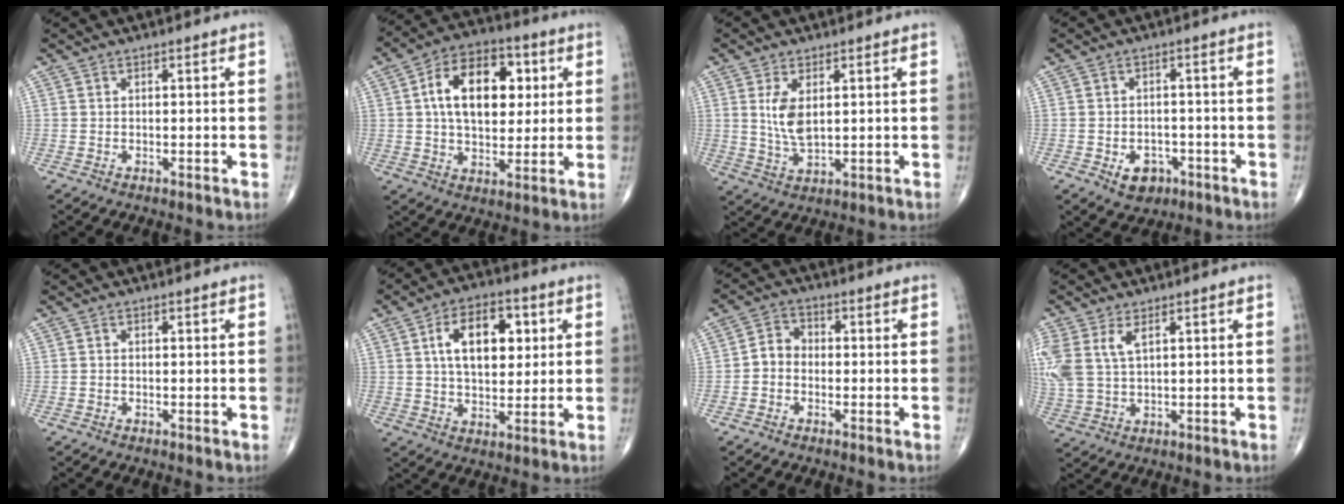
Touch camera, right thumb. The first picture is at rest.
{"total": 16.6, "force": [3.6, 10.2, 12.5], "torque": [-0.171, 0.008, 0.056]}
{"total": 6.0, "force": [1.5, 2.8, 5.1], "torque": [-0.098, -0.013, 0.038]}
{"total": 5.3, "force": [-2.3, 3.9, 2.7], "torque": [-0.021, 0.013, -0.026]}
{"total": 0.0}
{"total": 13.1, "force": [3.4, 7.7, 10.1], "torque": [-0.134, 0.001, 0.054]}
{"total": 4.3, "force": [-0.9, 3.6, 2.1], "torque": [-0.022, 0.018, -0.030]}
{"total": 10.3, "force": [3.5, 5.7, 7.8], "torque": [-0.201, 0.003, 0.083]}